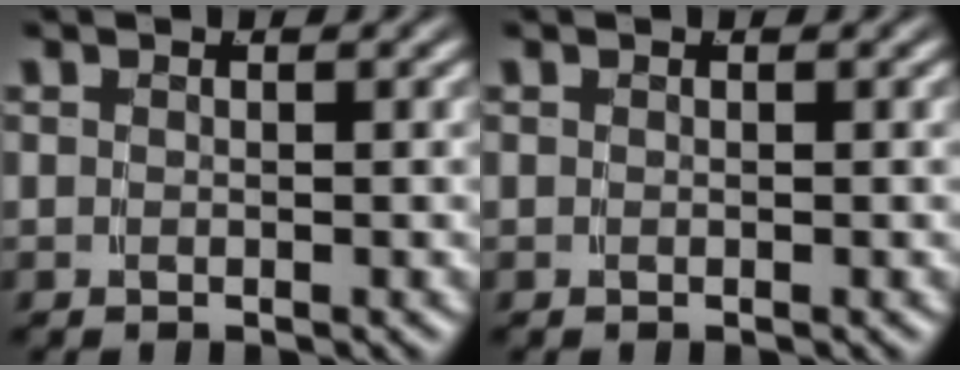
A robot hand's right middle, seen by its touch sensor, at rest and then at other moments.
{"total": 0.0}